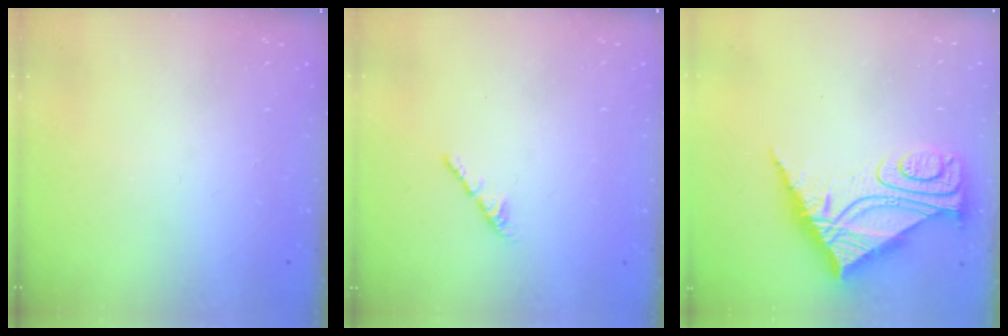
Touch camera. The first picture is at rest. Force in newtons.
{"total": 2.4, "press": 2.3, "slide": 0.8}
{"total": 13.6, "press": 13.5, "slide": 1.4}